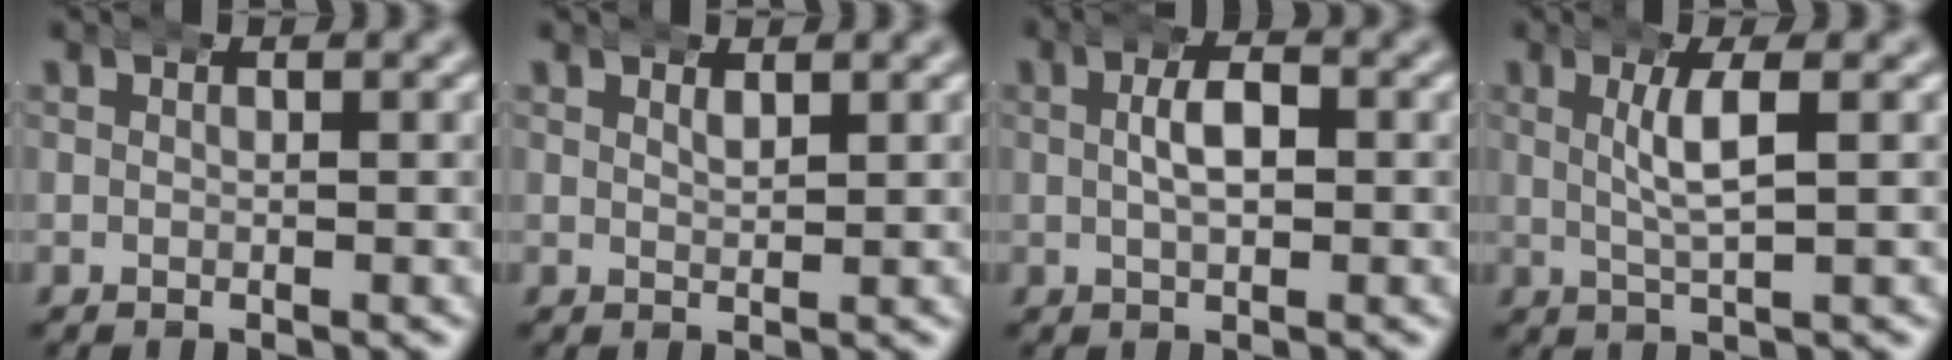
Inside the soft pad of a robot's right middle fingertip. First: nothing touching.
{"total": 1.0, "force": [0.8, 0.1, 0.5], "torque": [-0.007, -0.005, 0.018]}
{"total": 3.4, "force": [0.2, 1.6, 3.0], "torque": [-0.034, 0.011, -0.003]}
{"total": 2.9, "force": [0.6, 0.0, 2.8], "torque": [-0.052, 0.001, 0.013]}